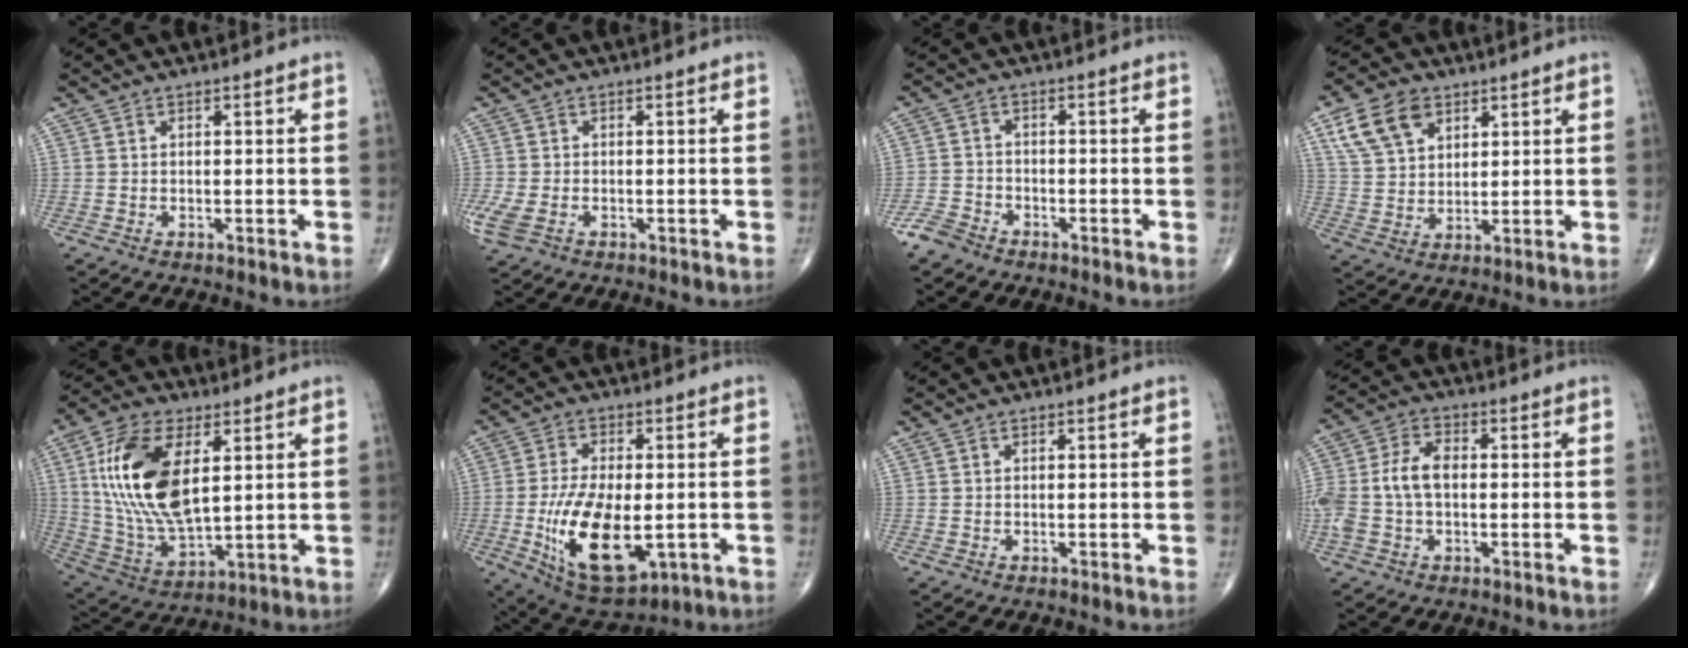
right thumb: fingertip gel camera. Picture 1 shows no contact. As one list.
[{"total": 4.3, "force": [-1.5, 2.7, 3.0], "torque": [-0.080, 0.000, -0.026]}, {"total": 3.9, "force": [-3.2, 2.1, 0.9], "torque": [-0.019, 0.010, -0.068]}, {"total": 10.4, "force": [5.3, 6.8, 5.8], "torque": [-0.094, -0.012, 0.107]}, {"total": 19.4, "force": [4.9, 9.6, 16.1], "torque": [-0.317, -0.018, 0.096]}, {"total": 16.5, "force": [-3.3, 8.0, 14.0], "torque": [-0.244, -0.011, -0.037]}, {"total": 0.0}, {"total": 10.2, "force": [-0.5, 6.5, 7.9], "torque": [-0.179, 0.028, -0.013]}]